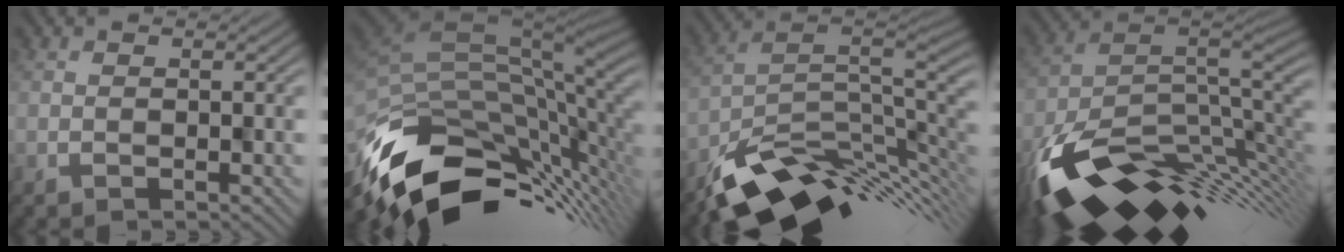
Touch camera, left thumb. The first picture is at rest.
{"total": 15.0, "force": [-4.9, 8.0, 11.7], "torque": [-0.228, -0.038, -0.074]}
{"total": 11.6, "force": [-6.8, 5.1, 7.9], "torque": [-0.134, -0.014, -0.110]}
{"total": 14.8, "force": [-4.2, 7.4, 12.1], "torque": [-0.233, -0.023, -0.068]}